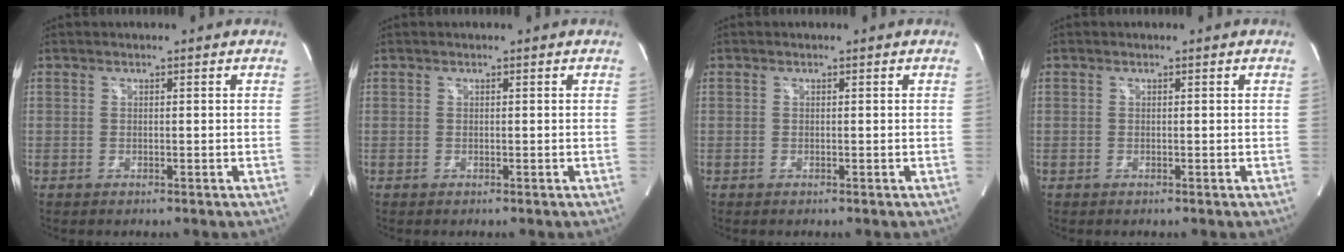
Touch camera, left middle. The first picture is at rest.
{"total": 0.0}
{"total": 0.0}
{"total": 0.0}